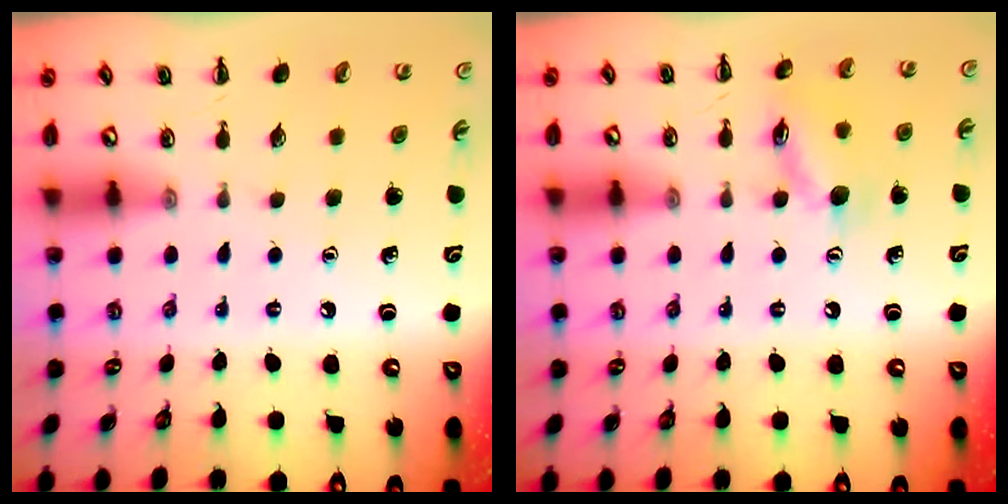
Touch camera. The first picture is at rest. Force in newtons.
{"total": 11.2, "press": 11.1, "slide": 0.7}